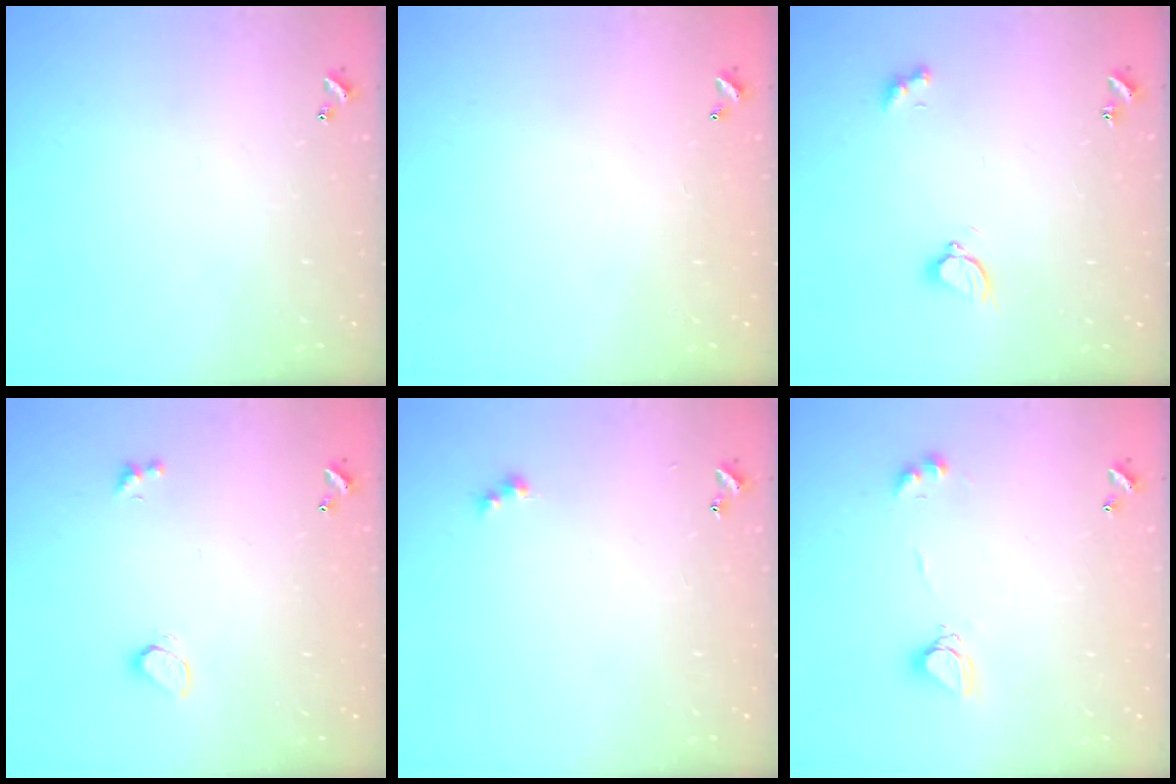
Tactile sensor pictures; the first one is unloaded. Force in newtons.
{"total": 2.9, "press": 2.9, "slide": 0.1}
{"total": 2.8, "press": 2.7, "slide": 0.6}
{"total": 0.8, "press": 0.7, "slide": 0.5}
{"total": 2.4, "press": 2.4, "slide": 0.5}
{"total": 5.7, "press": 5.7, "slide": 0.4}